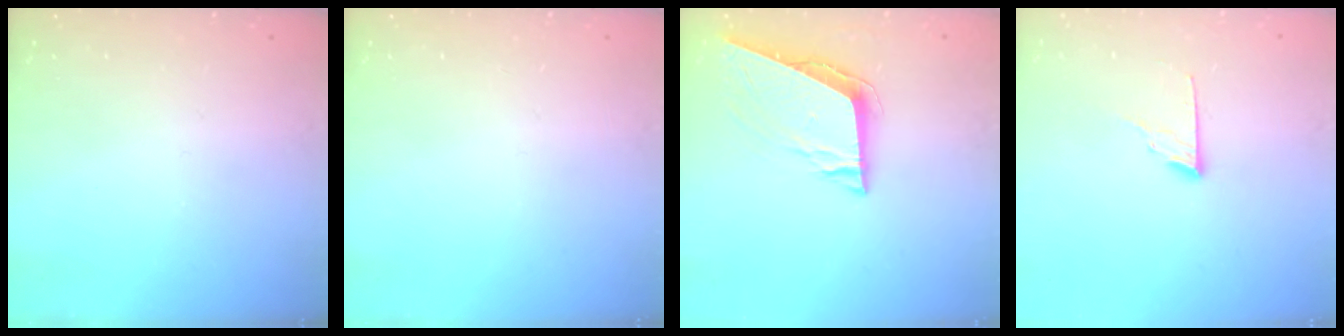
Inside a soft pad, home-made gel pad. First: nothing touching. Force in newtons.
{"total": 0.0}
{"total": 9.1, "press": 8.5, "slide": 3.1}
{"total": 7.4, "press": 7.4, "slide": 0.6}